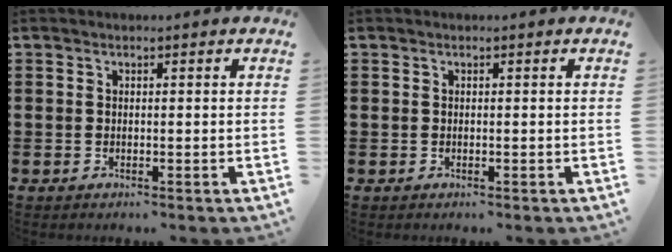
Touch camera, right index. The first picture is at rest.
{"total": 0.0}